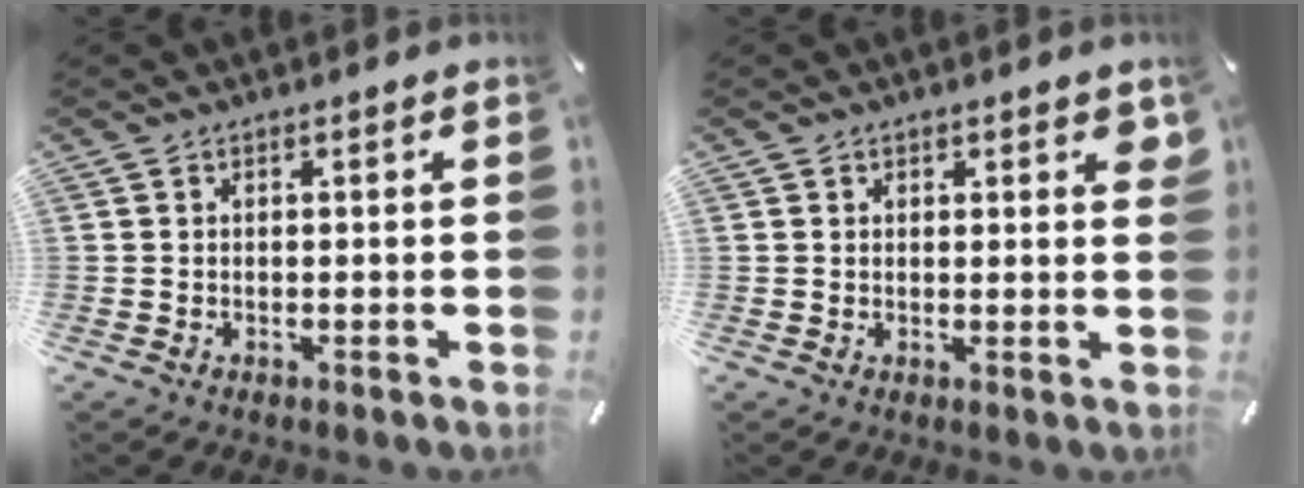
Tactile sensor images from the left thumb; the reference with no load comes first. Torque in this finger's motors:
{"motor_torque": [0.78, 0.26, 0.26, 0.11, 0.04]}